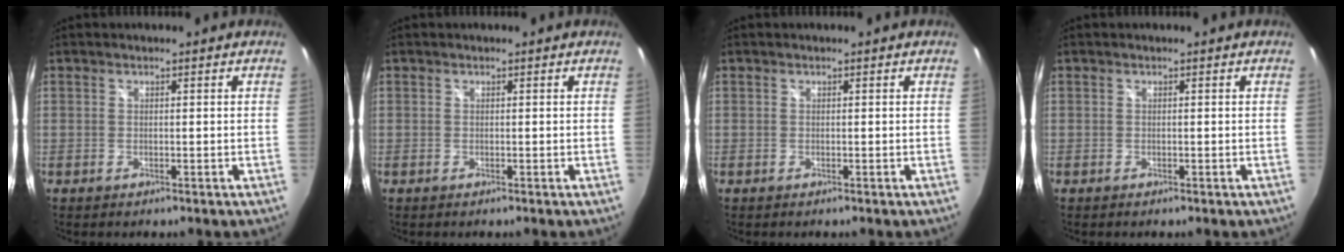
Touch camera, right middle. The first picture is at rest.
{"total": 0.0}
{"total": 0.0}
{"total": 0.0}